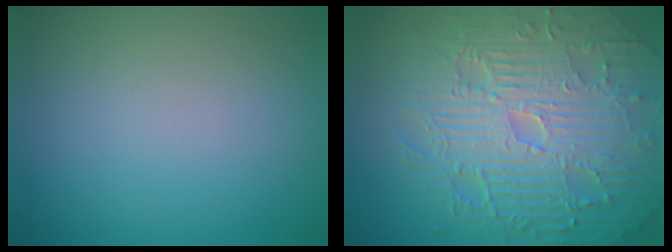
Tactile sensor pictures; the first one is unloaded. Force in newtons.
{"total": 11.3, "press": 7.2, "slide": 8.7}